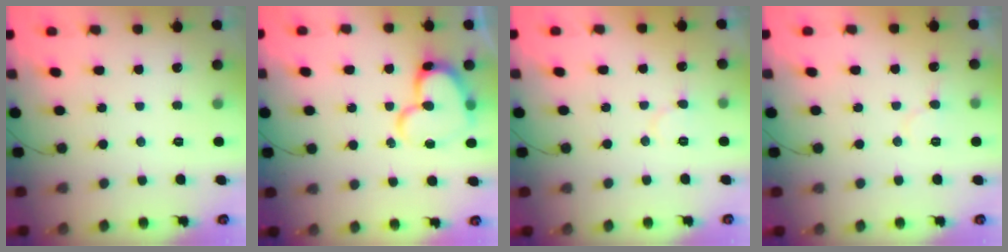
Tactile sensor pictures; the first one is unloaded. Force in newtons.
{"total": 15.0, "press": 14.9, "slide": 1.6}
{"total": 6.7, "press": 6.7, "slide": 0.7}
{"total": 6.0, "press": 6.0, "slide": 0.5}